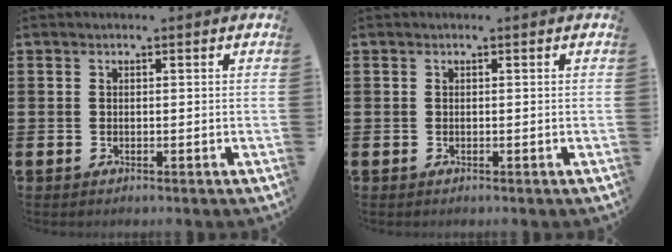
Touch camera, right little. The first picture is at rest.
{"total": 0.0}